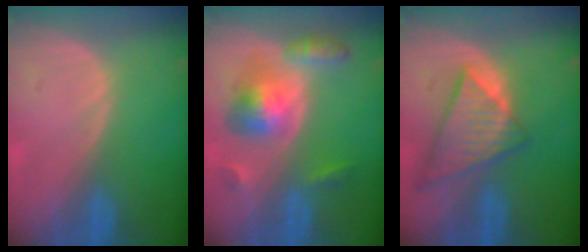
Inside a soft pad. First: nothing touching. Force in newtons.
{"total": 7.3, "press": 7.3, "slide": 0.5}
{"total": 9.0, "press": 7.8, "slide": 4.4}